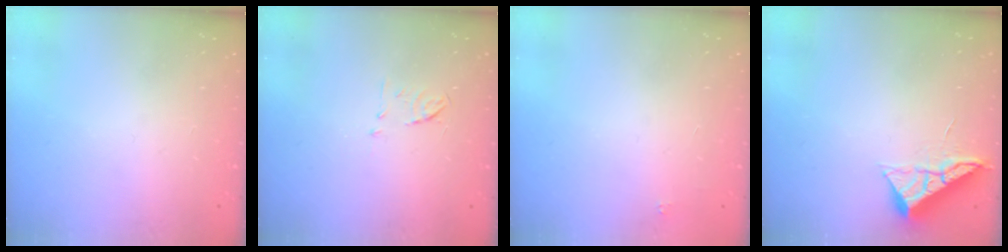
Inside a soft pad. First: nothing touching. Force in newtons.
{"total": 5.3, "press": 5.2, "slide": 0.8}
{"total": 1.8, "press": 1.7, "slide": 0.1}
{"total": 6.0, "press": 5.9, "slide": 0.6}